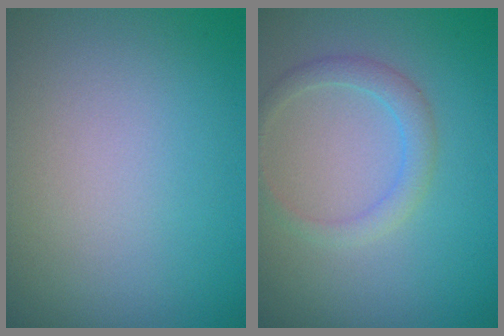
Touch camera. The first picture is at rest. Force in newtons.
{"total": 1.9, "press": 1.9, "slide": 0.1}